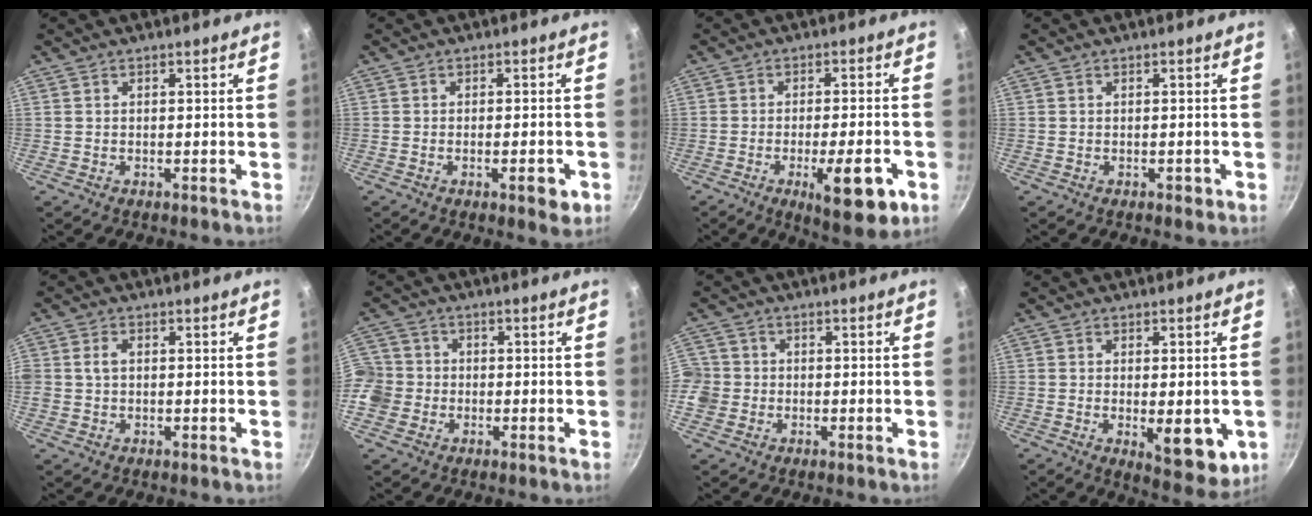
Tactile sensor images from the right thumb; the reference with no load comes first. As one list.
[{"total": 4.9, "force": [-2.0, 1.6, 4.2], "torque": [-0.046, 0.004, -0.027]}, {"total": 12.0, "force": [-4.6, 3.5, 10.5], "torque": [-0.129, 0.011, -0.060]}, {"total": 1.3, "force": [-0.5, 0.9, 0.7], "torque": [-0.004, 0.005, -0.007]}, {"total": 2.7, "force": [0.2, 1.9, 1.9], "torque": [-0.034, 0.009, 0.002]}, {"total": 8.9, "force": [-2.0, 8.1, 2.9], "torque": [-0.045, 0.027, -0.050]}, {"total": 6.4, "force": [-1.3, 6.0, 1.8], "torque": [-0.024, 0.017, -0.030]}, {"total": 10.7, "force": [-2.0, 4.6, 9.4], "torque": [-0.101, -0.013, -0.018]}]